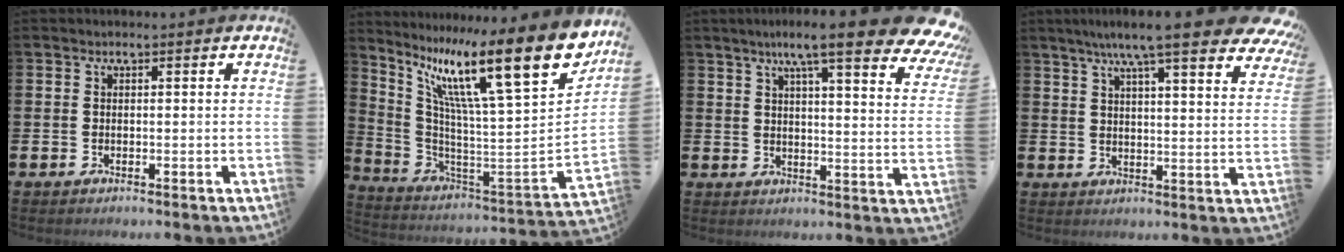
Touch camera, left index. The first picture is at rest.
{"total": 17.3, "force": [10.7, 3.4, 13.2], "torque": [-0.240, -0.084, 0.166]}
{"total": 10.6, "force": [8.4, 1.7, 6.3], "torque": [-0.112, -0.042, 0.138]}
{"total": 9.4, "force": [7.9, 1.1, 4.9], "torque": [-0.102, -0.036, 0.135]}